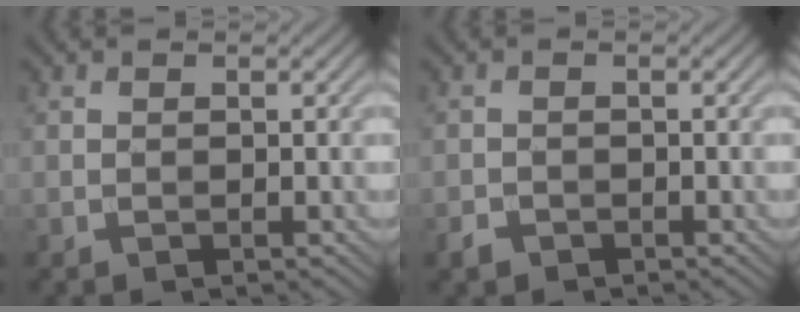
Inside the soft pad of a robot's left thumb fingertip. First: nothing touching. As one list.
[{"total": 1.3, "force": [-0.9, 0.8, 0.4], "torque": [-0.008, -0.003, -0.020]}]